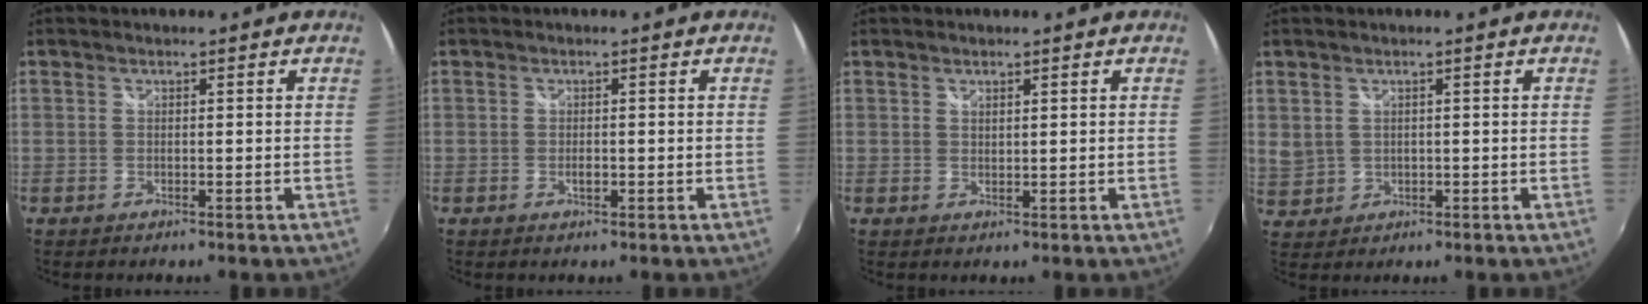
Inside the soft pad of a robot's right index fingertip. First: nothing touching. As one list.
[{"total": 1.1, "force": [-0.3, 0.6, 0.8], "torque": [-0.013, -0.002, -0.005]}, {"total": 1.0, "force": [0.8, 0.4, 0.4], "torque": [-0.004, 0.000, 0.013]}, {"total": 3.2, "force": [0.5, 3.0, 1.0], "torque": [-0.020, 0.004, 0.018]}]